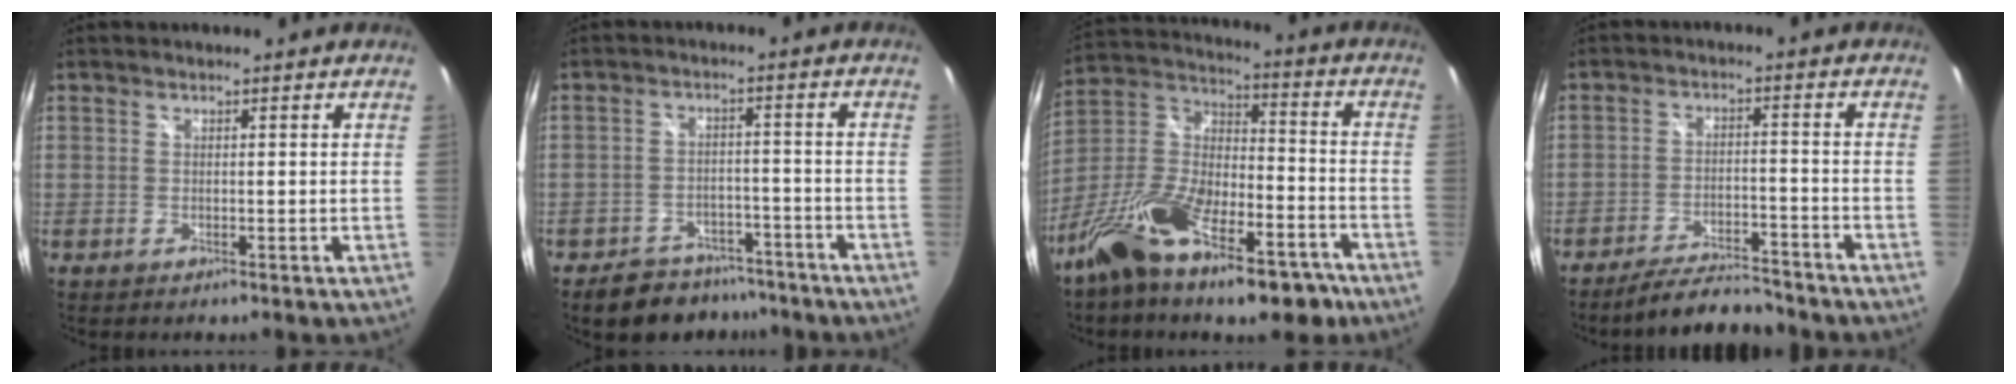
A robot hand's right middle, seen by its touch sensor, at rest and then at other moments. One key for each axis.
{"total": 10.0, "fx": -8.1, "fy": 5.3, "fz": 2.6, "tx": -0.064, "ty": 0.012, "tz": -0.105}
{"total": 21.3, "fx": -13.2, "fy": 9.1, "fz": 14.0, "tx": -0.261, "ty": -0.001, "tz": -0.225}
{"total": 9.6, "fx": -8.9, "fy": 1.7, "fz": 3.1, "tx": -0.080, "ty": 0.001, "tz": -0.135}